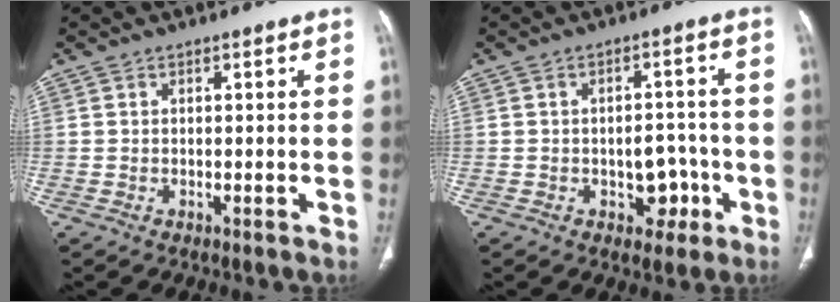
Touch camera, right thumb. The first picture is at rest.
{"total": 6.2, "force": [-2.2, 4.3, 3.8], "torque": [-0.017, 0.021, -0.025]}